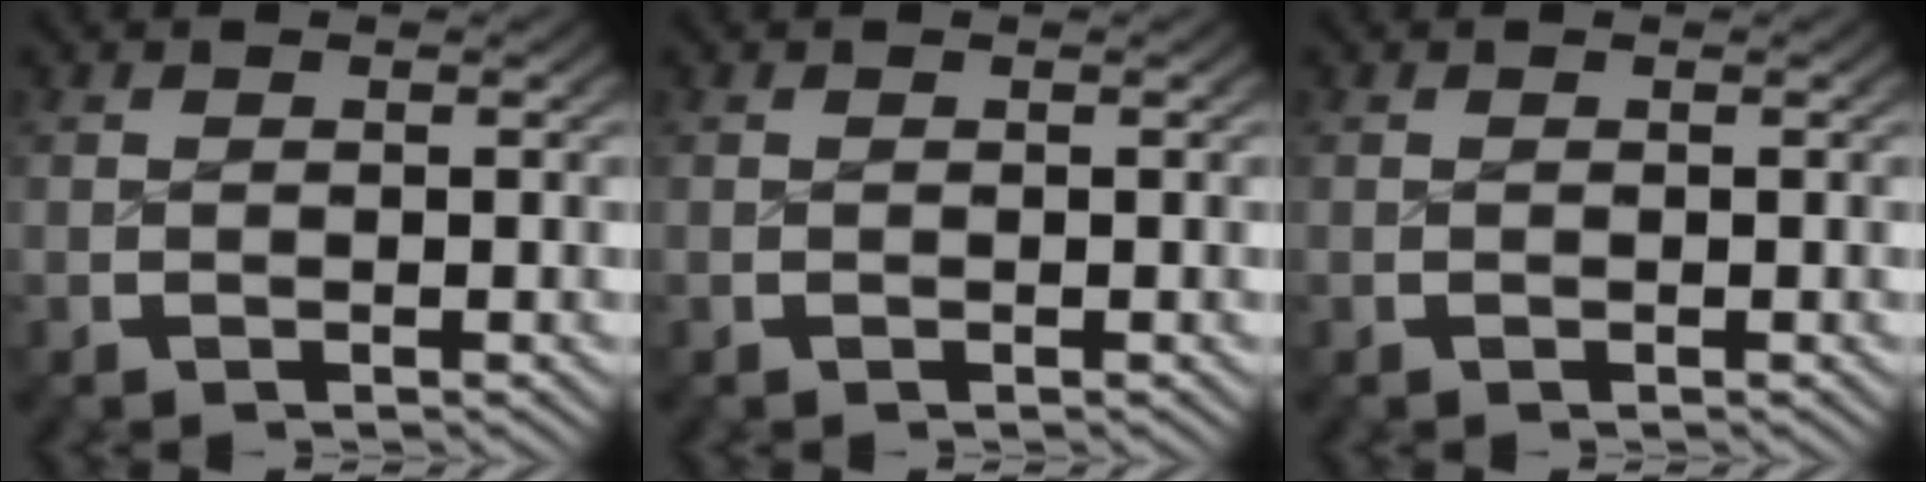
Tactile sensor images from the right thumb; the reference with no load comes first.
{"total": 0.0}
{"total": 0.0}